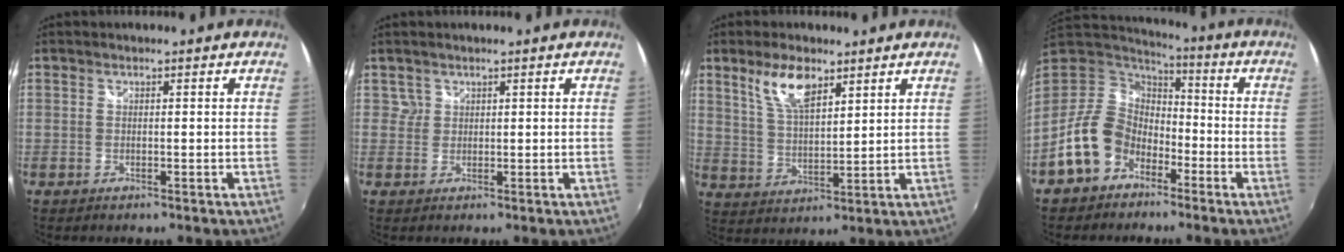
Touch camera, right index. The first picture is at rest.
{"total": 1.3, "force": [0.7, 1.1, -0.2], "torque": [0.012, 0.008, 0.013]}
{"total": 8.2, "force": [5.1, 3.2, 5.6], "torque": [-0.108, 0.007, 0.104]}
{"total": 13.7, "force": [-7.1, 10.2, 5.8], "torque": [-0.136, 0.019, -0.121]}